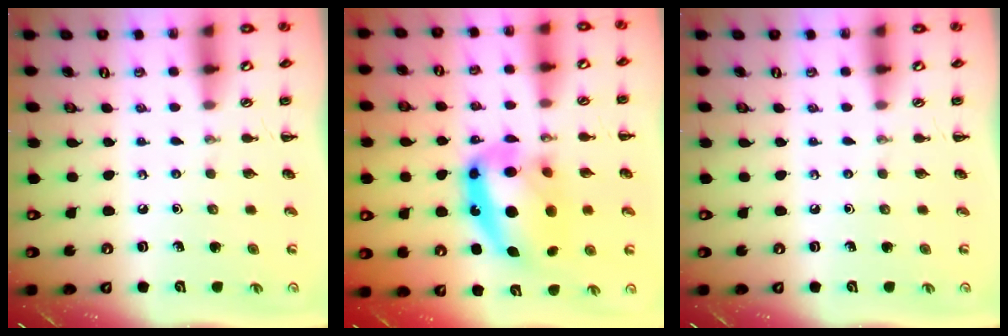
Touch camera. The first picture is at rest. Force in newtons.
{"total": 17.8, "press": 17.2, "slide": 4.5}
{"total": 0.0}